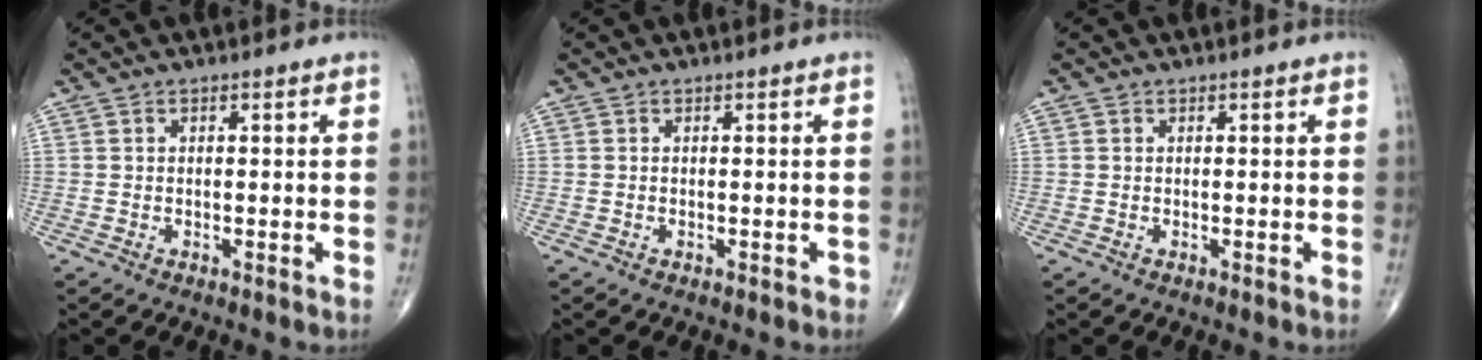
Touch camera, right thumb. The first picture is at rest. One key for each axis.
{"total": 0.0}
{"total": 0.0}